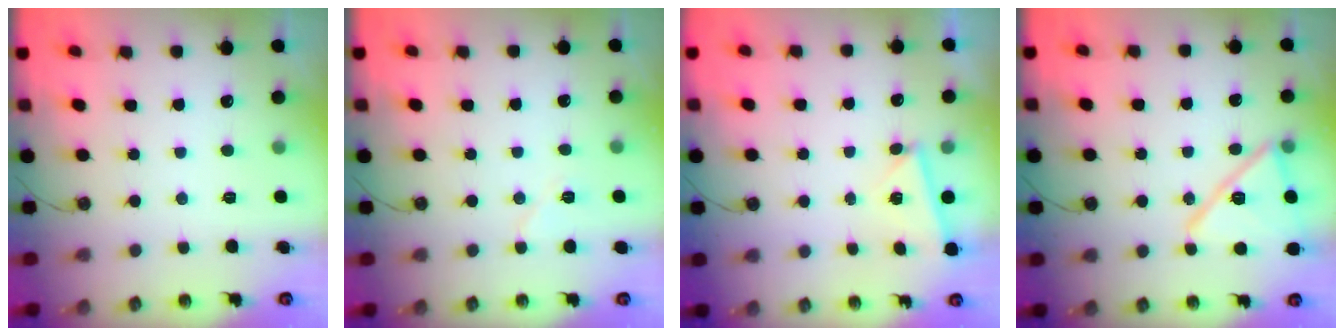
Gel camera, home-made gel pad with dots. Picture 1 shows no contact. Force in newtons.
{"total": 5.8, "press": 5.2, "slide": 2.5}
{"total": 3.0, "press": 2.8, "slide": 1.3}
{"total": 15.4, "press": 15.4, "slide": 0.5}